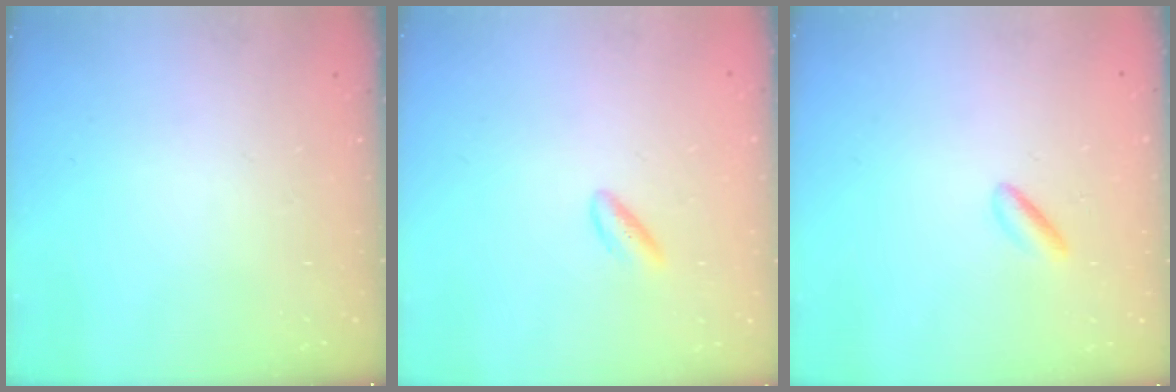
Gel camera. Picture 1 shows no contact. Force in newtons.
{"total": 2.8, "press": 2.5, "slide": 1.2}
{"total": 2.5, "press": 2.3, "slide": 0.9}